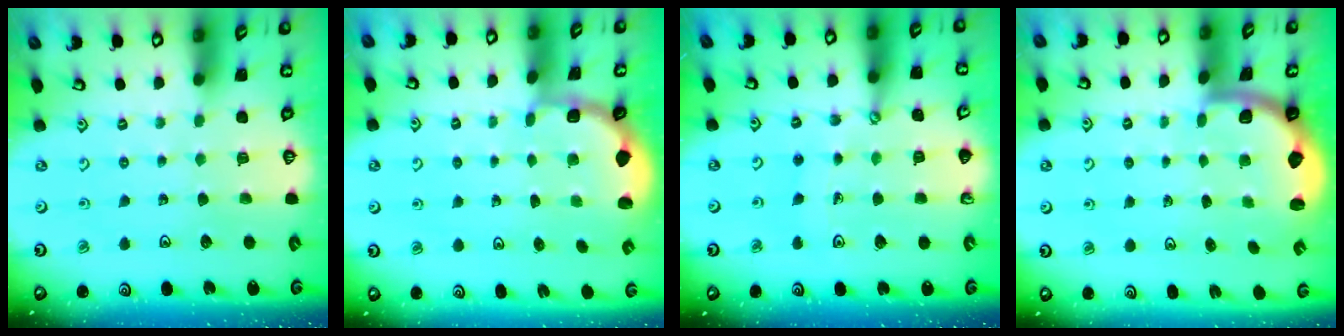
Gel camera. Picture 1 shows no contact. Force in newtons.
{"total": 2.0, "press": 1.8, "slide": 0.7}
{"total": 8.6, "press": 8.4, "slide": 1.8}
{"total": 2.0, "press": 1.9, "slide": 0.5}